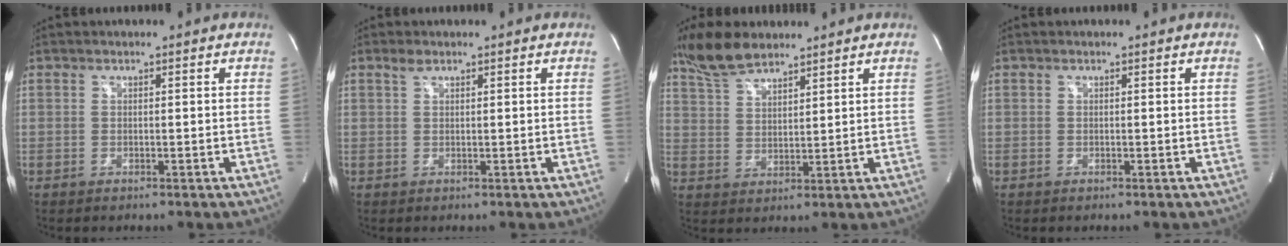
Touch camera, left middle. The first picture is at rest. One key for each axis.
{"total": 1.2, "fx": 1.0, "fy": 0.3, "fz": 0.7, "tx": -0.020, "ty": 0.007, "tz": 0.022}
{"total": 8.3, "fx": 7.0, "fy": 2.3, "fz": 3.8, "tx": -0.086, "ty": 0.014, "tz": 0.142}
{"total": 0.0}